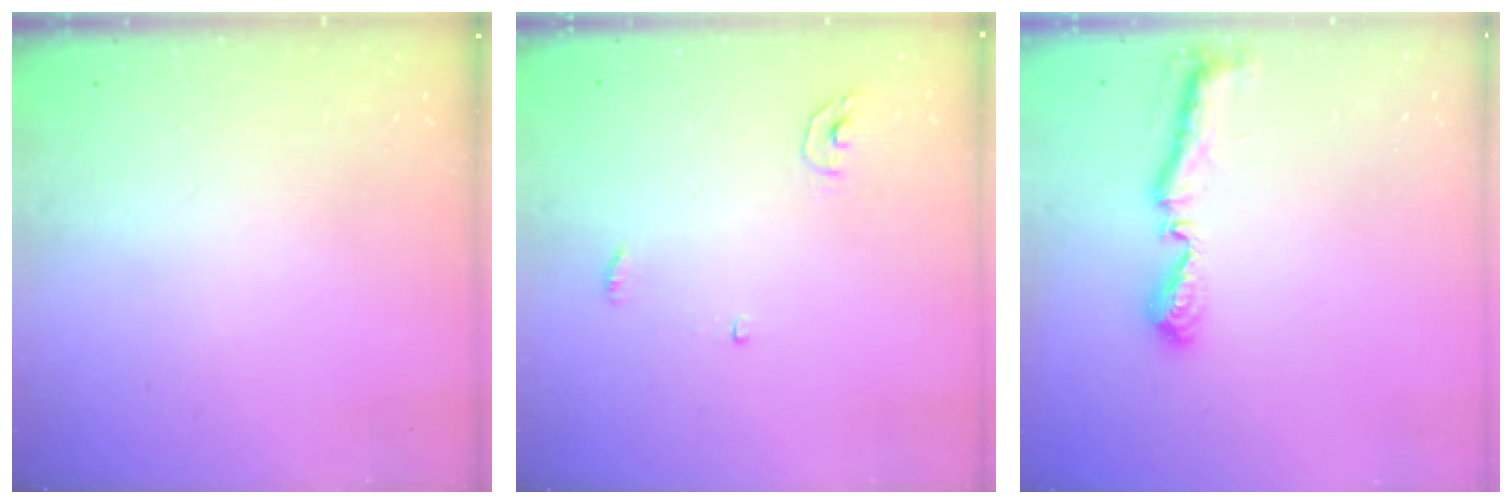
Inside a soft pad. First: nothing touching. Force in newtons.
{"total": 3.8, "press": 3.8, "slide": 0.5}
{"total": 8.1, "press": 8.1, "slide": 0.5}